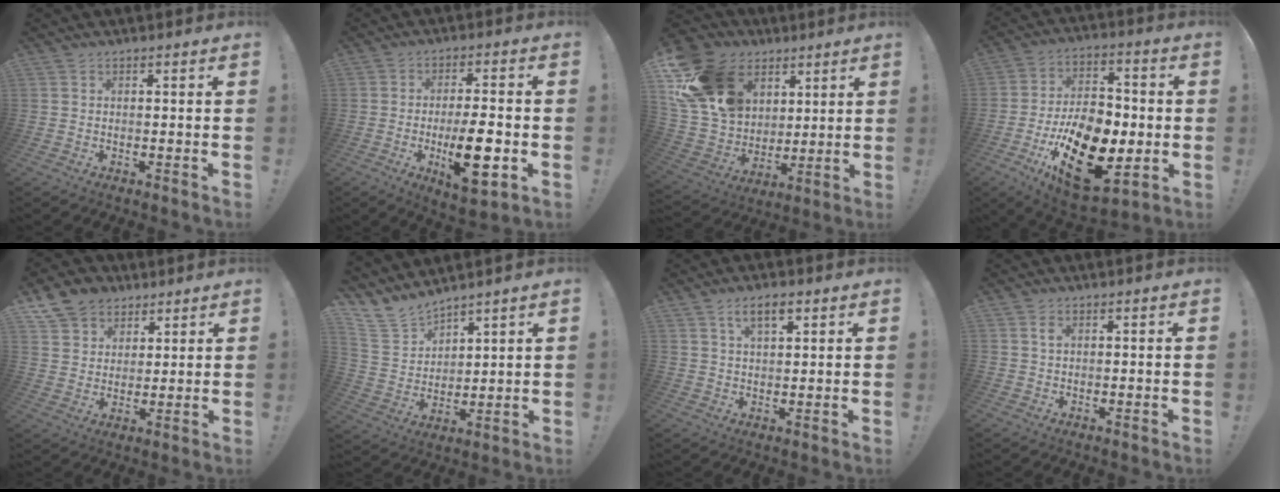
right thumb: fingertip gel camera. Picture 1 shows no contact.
{"total": 13.3, "force": [-3.7, 3.8, 12.1], "torque": [-0.190, -0.003, -0.061]}
{"total": 21.6, "force": [9.5, 16.1, 10.9], "torque": [-0.213, -0.034, 0.205]}
{"total": 24.9, "force": [-7.4, 14.8, 18.7], "torque": [-0.324, 0.044, -0.105]}
{"total": 9.8, "force": [6.2, 7.3, 2.2], "torque": [-0.036, -0.037, 0.126]}
{"total": 10.1, "force": [8.9, 4.3, 2.0], "torque": [-0.066, -0.066, 0.175]}
{"total": 5.4, "force": [2.7, 2.2, 4.1], "torque": [-0.068, -0.003, 0.045]}
{"total": 1.7, "force": [0.7, 1.0, 1.2], "torque": [-0.011, -0.002, 0.009]}